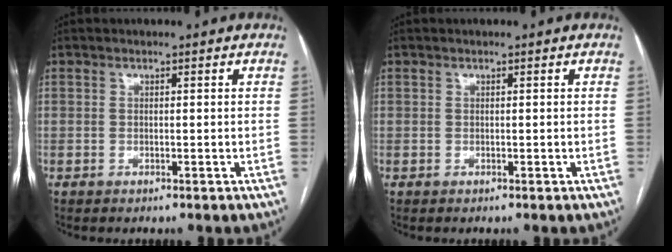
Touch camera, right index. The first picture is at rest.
{"total": 0.0}